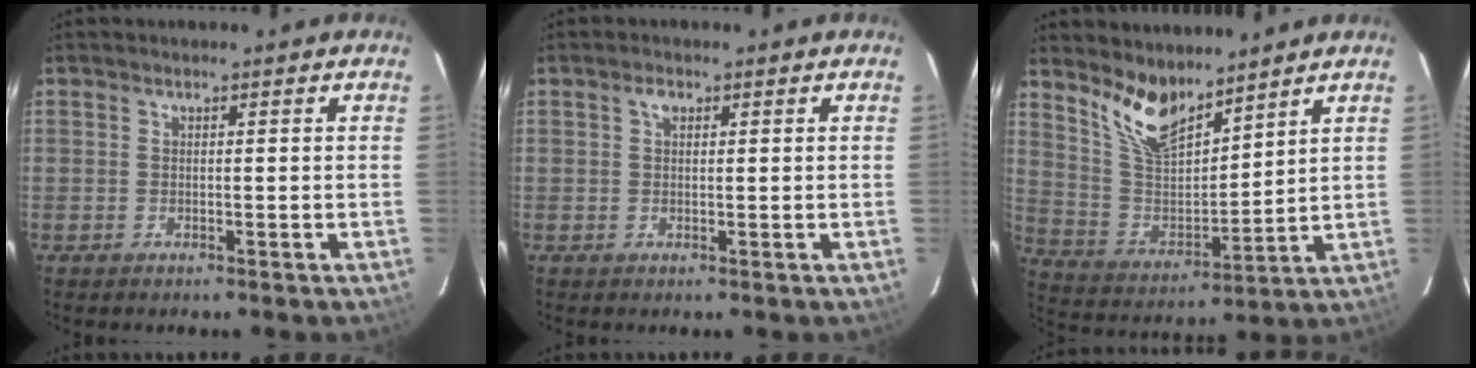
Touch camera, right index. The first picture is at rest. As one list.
[{"total": 1.5, "force": [0.6, 1.0, 0.9], "torque": [-0.016, 0.008, 0.010]}, {"total": 11.8, "force": [9.2, 4.2, 6.0], "torque": [-0.124, -0.003, 0.188]}]